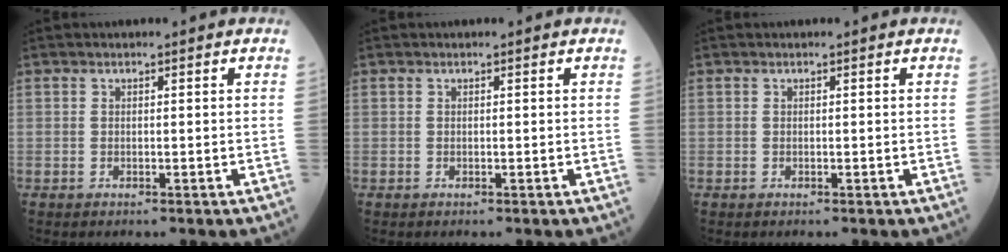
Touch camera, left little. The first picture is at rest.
{"total": 0.0}
{"total": 0.0}